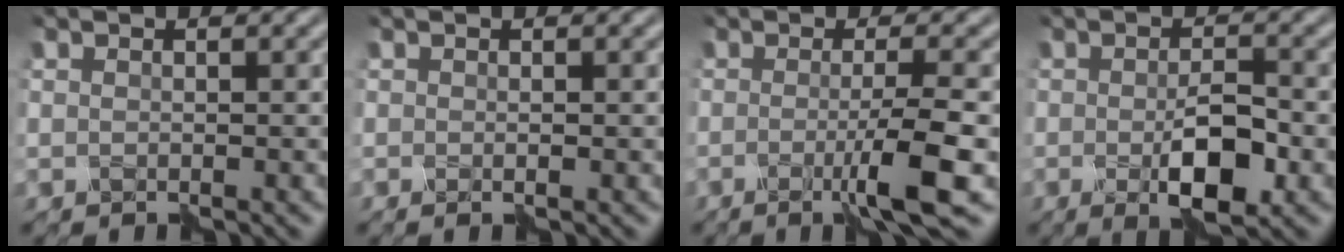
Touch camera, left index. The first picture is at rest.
{"total": 0.0}
{"total": 4.6, "force": [-1.2, 0.5, 4.4], "torque": [-0.062, -0.007, -0.028]}
{"total": 4.6, "force": [-1.6, 1.9, 3.9], "torque": [-0.067, -0.004, -0.025]}